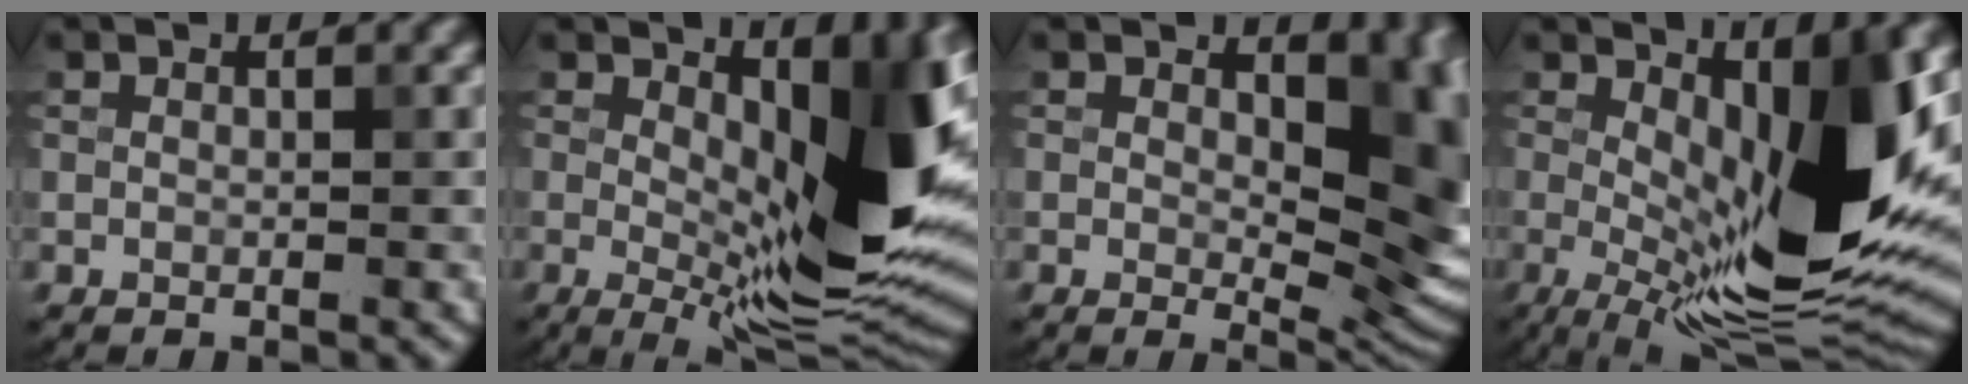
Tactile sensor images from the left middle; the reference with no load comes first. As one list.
[{"total": 12.4, "force": [1.9, 4.2, 11.5], "torque": [-0.153, -0.016, 0.031]}, {"total": 9.9, "force": [2.0, 5.7, 7.9], "torque": [-0.093, -0.022, 0.037]}, {"total": 13.5, "force": [1.1, 4.3, 12.7], "torque": [-0.192, -0.020, 0.018]}]